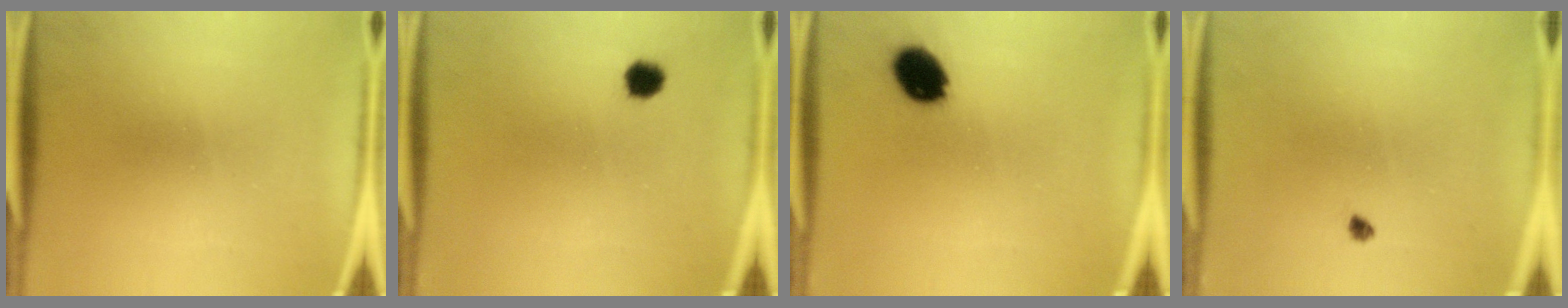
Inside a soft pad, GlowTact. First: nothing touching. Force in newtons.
{"total": 2.7}
{"total": 8.0}
{"total": 0.9}